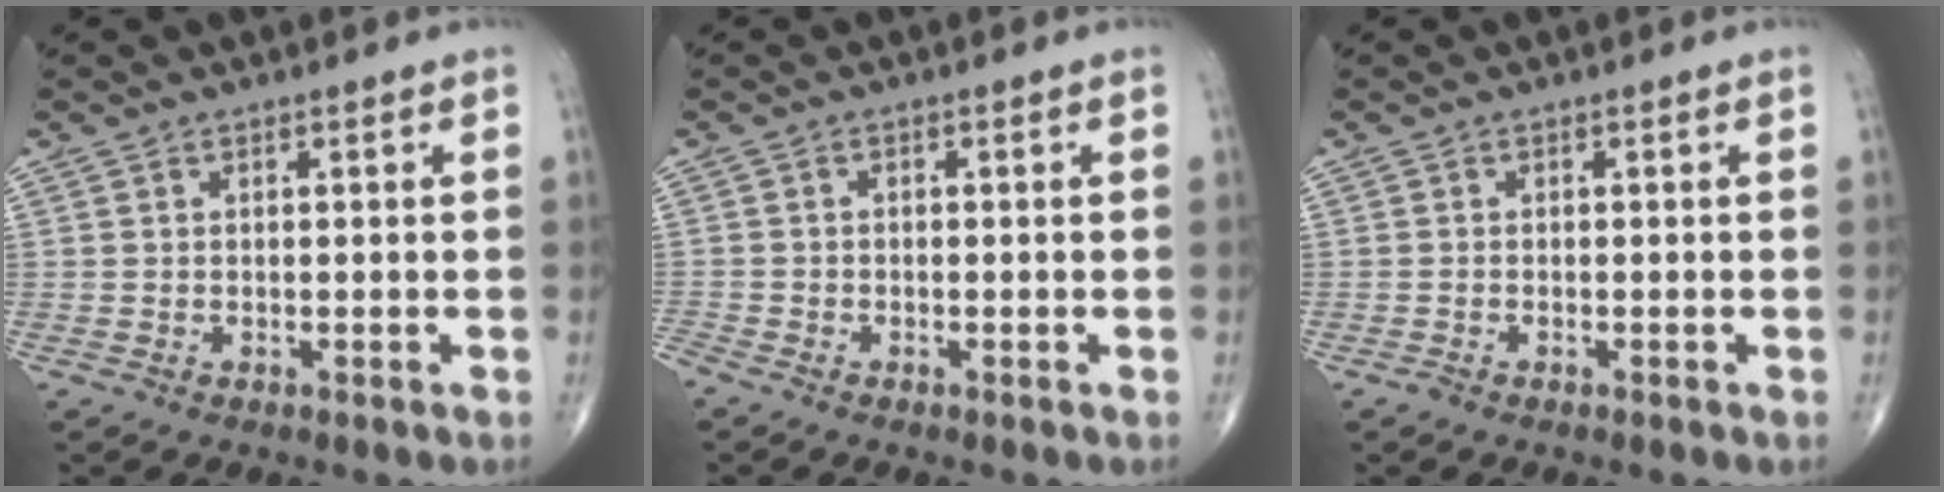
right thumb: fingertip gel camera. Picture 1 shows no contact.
{"total": 1.7, "force": [-1.5, 0.5, 0.6], "torque": [-0.017, -0.002, -0.035]}
{"total": 0.6, "force": [-0.5, 0.3, 0.3], "torque": [-0.012, 0.000, -0.012]}